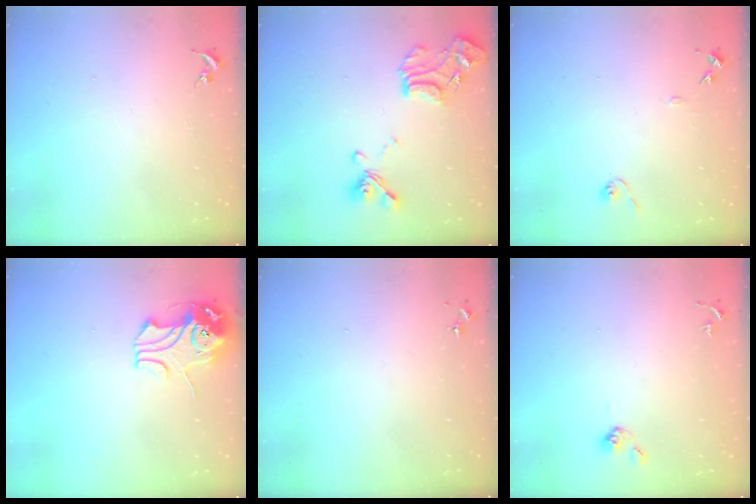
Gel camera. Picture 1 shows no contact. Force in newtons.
{"total": 16.4, "press": 16.4, "slide": 1.4}
{"total": 7.9, "press": 7.9, "slide": 0.8}
{"total": 10.6, "press": 10.4, "slide": 1.7}
{"total": 0.0}
{"total": 4.0, "press": 3.9, "slide": 0.8}